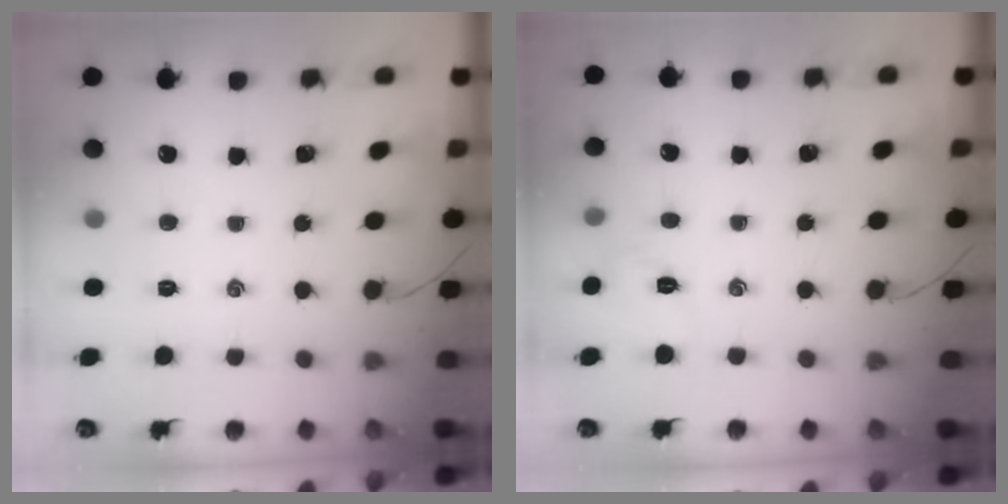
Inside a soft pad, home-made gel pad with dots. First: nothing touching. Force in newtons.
{"total": 3.2, "press": 3.1, "slide": 0.9}